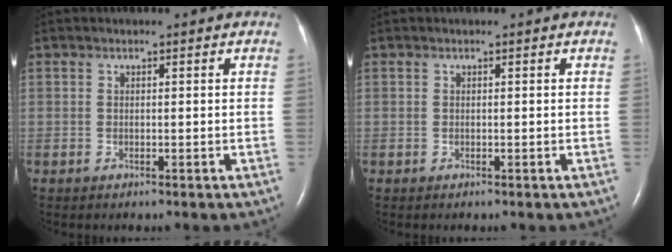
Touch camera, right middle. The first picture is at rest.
{"total": 0.0}